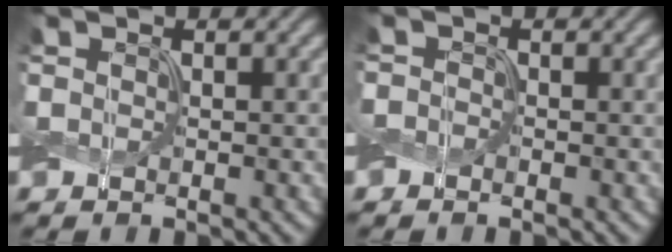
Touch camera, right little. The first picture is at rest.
{"total": 0.6, "force": [-0.5, 0.4, 0.0], "torque": [0.006, 0.002, -0.013]}